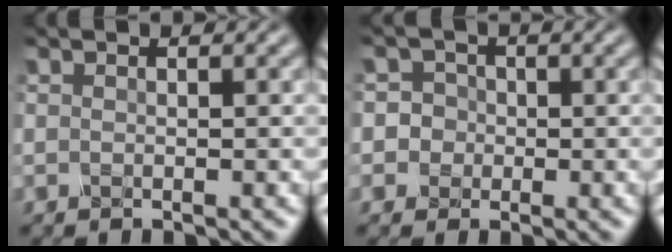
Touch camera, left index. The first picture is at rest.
{"total": 3.8, "force": [0.2, 3.6, 1.2], "torque": [0.004, 0.028, -0.017]}